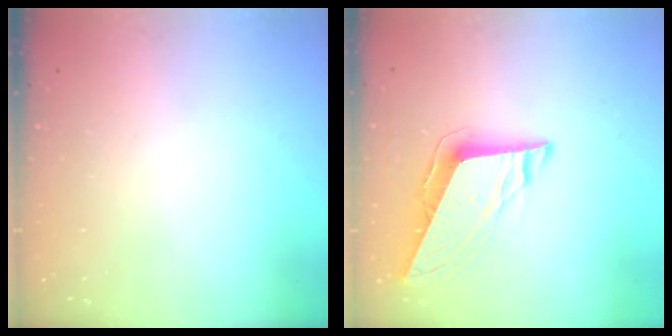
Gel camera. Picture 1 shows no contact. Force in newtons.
{"total": 8.9, "press": 8.8, "slide": 1.2}